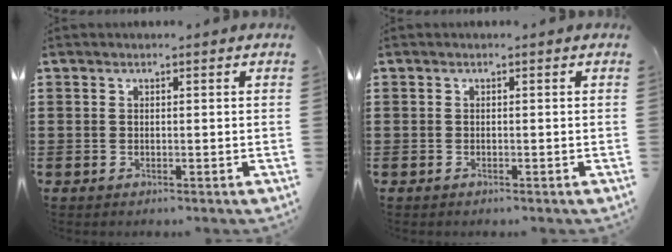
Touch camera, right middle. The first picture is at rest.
{"total": 0.6, "force": [-0.6, 0.3, 0.1], "torque": [-0.001, 0.000, -0.012]}